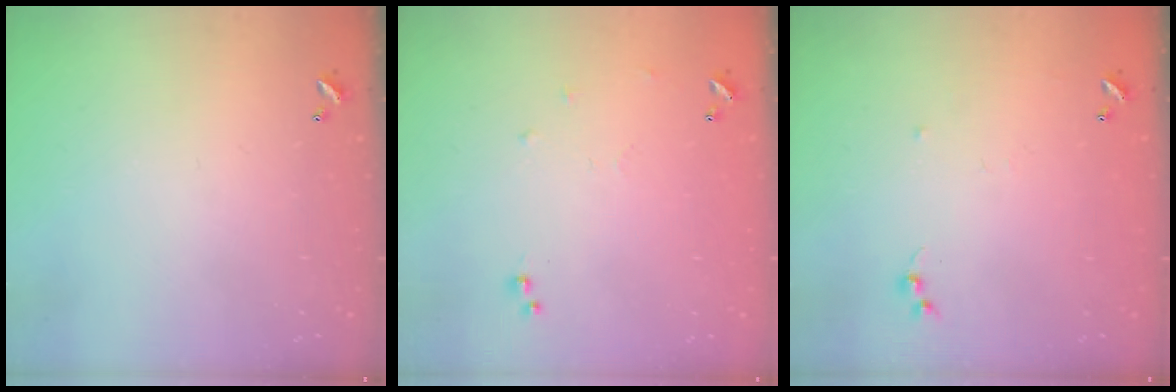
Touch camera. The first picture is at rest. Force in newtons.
{"total": 6.3, "press": 6.3, "slide": 0.7}
{"total": 5.8, "press": 5.7, "slide": 0.8}